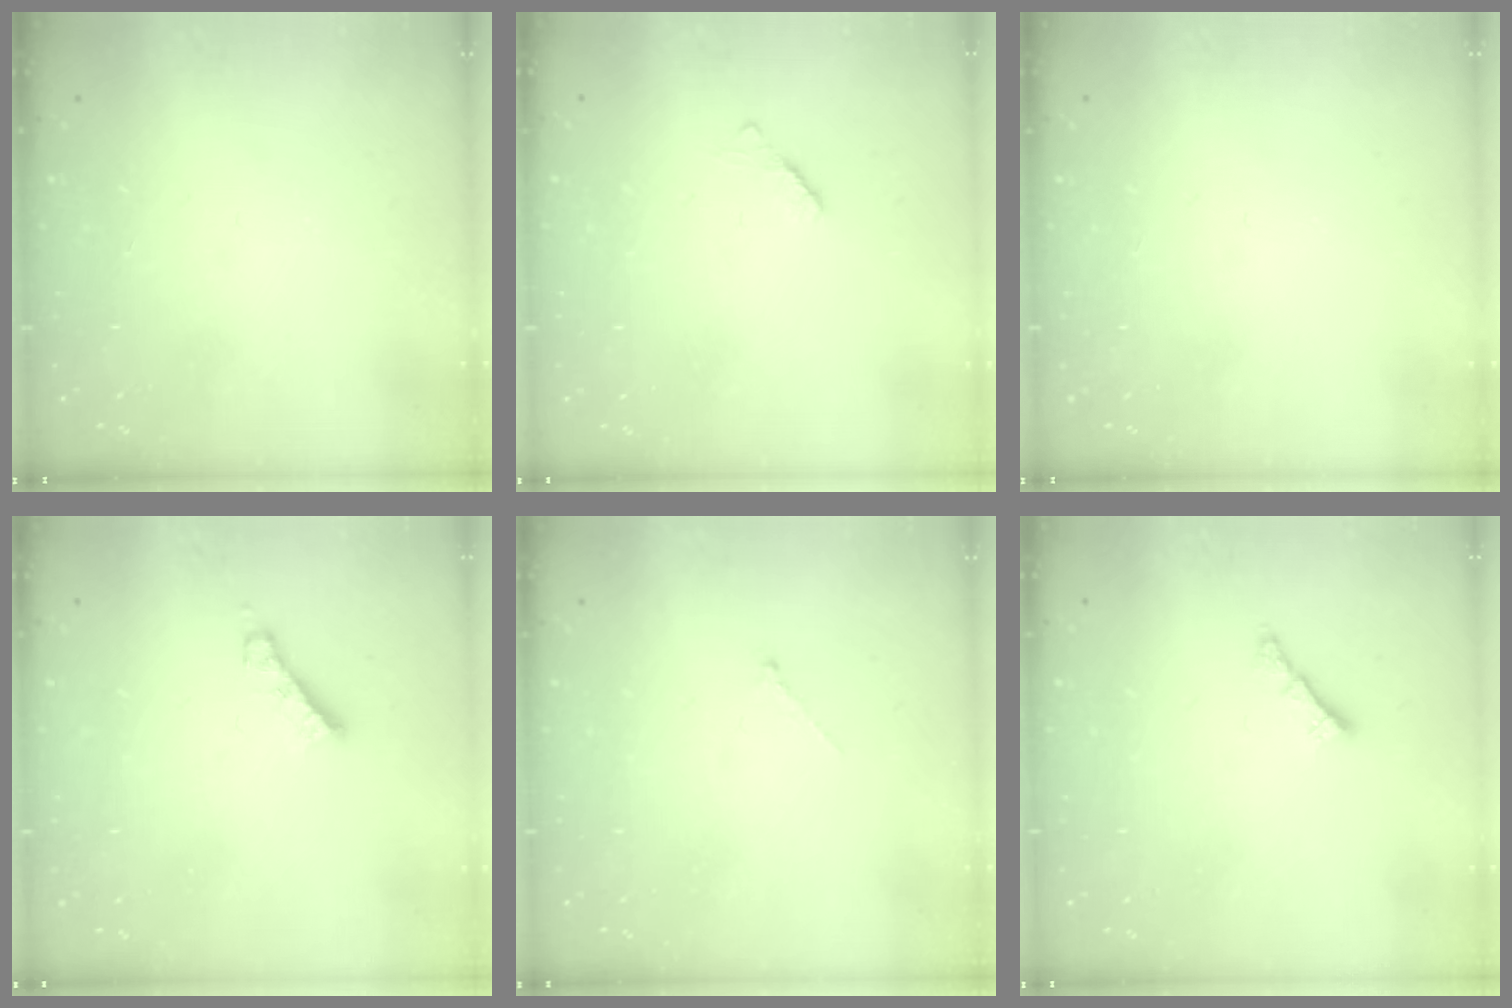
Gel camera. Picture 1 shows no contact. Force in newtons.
{"total": 2.2, "press": 2.2, "slide": 0.3}
{"total": 0.0}
{"total": 4.0, "press": 4.0, "slide": 0.2}
{"total": 0.0}
{"total": 0.8, "press": 0.7, "slide": 0.4}